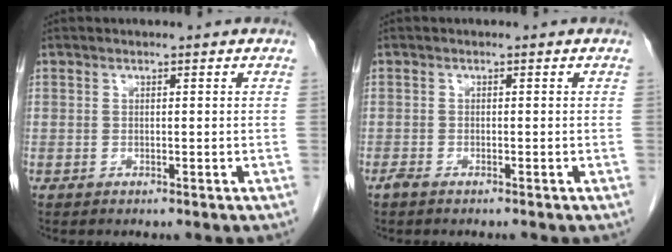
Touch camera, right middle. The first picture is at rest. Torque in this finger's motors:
{"motor_torque": [0.08, -0.06, -0.03, 0.00]}